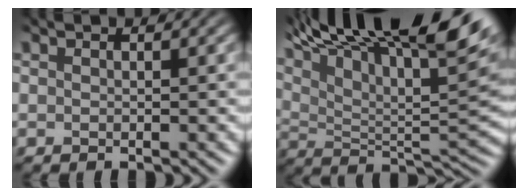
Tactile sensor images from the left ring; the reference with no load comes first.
{"total": 16.8, "force": [9.6, 5.4, 12.6], "torque": [-0.221, 0.037, 0.153]}